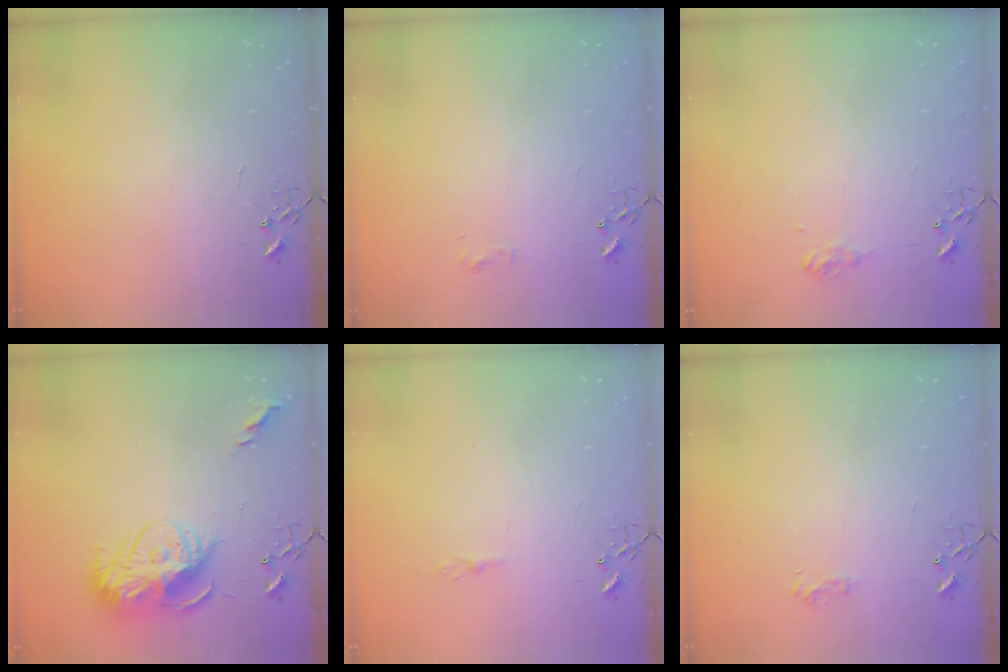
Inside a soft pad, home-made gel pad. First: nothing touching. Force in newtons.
{"total": 6.0, "press": 6.0, "slide": 0.6}
{"total": 6.9, "press": 6.8, "slide": 1.0}
{"total": 15.6, "press": 15.6, "slide": 1.2}
{"total": 4.1, "press": 4.1, "slide": 0.5}
{"total": 6.6, "press": 6.6, "slide": 0.8}